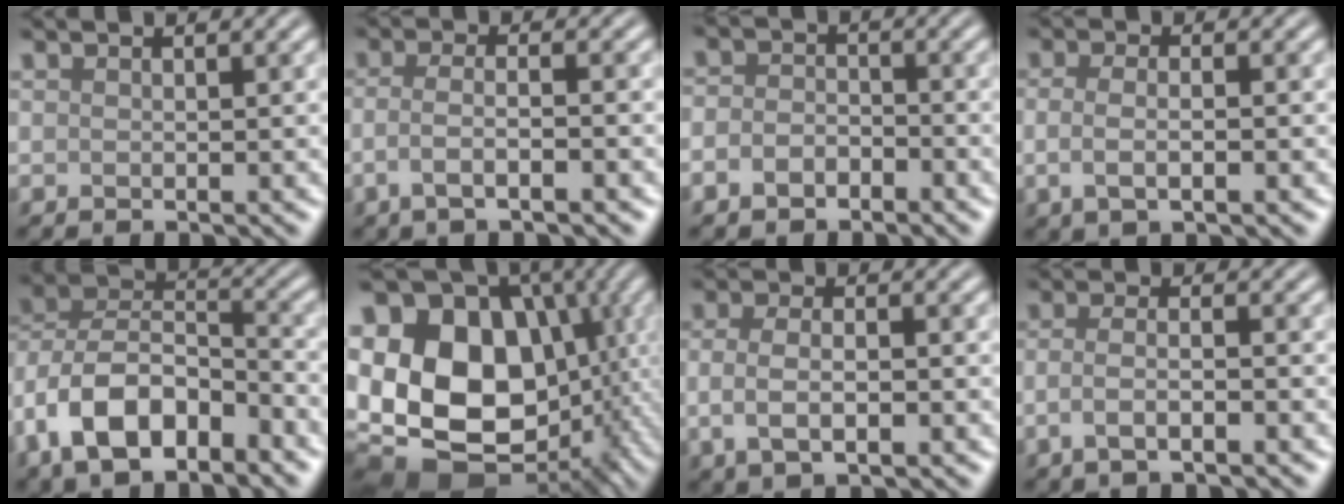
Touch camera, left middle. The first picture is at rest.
{"total": 3.3, "force": [-1.3, 1.0, 2.9], "torque": [-0.052, -0.002, -0.033]}
{"total": 2.5, "force": [-1.5, 1.8, 1.1], "torque": [-0.017, 0.004, -0.037]}
{"total": 3.0, "force": [-0.4, 1.2, 2.7], "torque": [-0.050, -0.007, -0.008]}
{"total": 10.2, "force": [-4.9, 5.6, 6.9], "torque": [-0.123, 0.009, -0.100]}
{"total": 19.0, "force": [-1.2, 14.6, 12.0], "torque": [-0.219, -0.008, -0.005]}
{"total": 4.1, "force": [-0.6, 1.8, 3.6], "torque": [-0.068, -0.008, -0.009]}
{"total": 2.9, "force": [-1.2, 1.0, 2.5], "torque": [-0.048, -0.001, -0.030]}